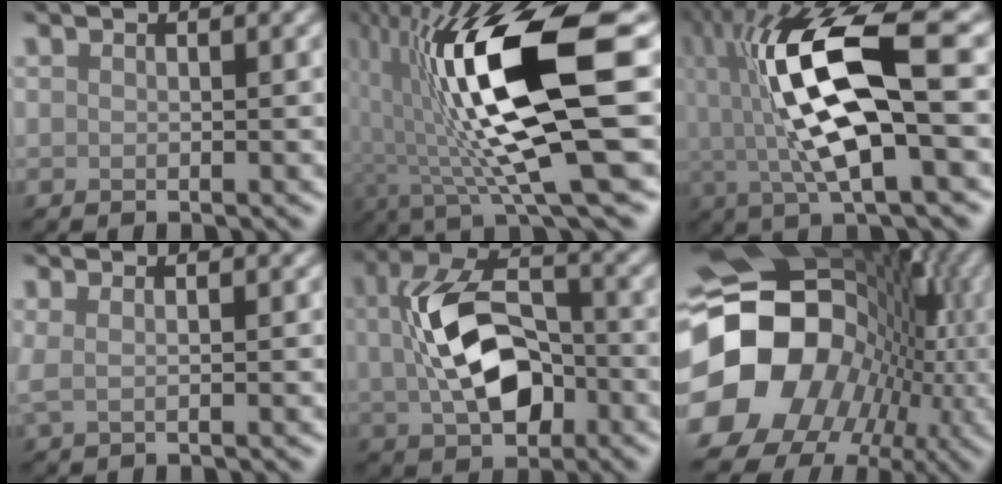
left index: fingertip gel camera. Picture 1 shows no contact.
{"total": 14.7, "force": [1.0, 3.6, 14.2], "torque": [-0.245, -0.003, 0.020]}
{"total": 12.2, "force": [1.7, 3.3, 11.6], "torque": [-0.221, 0.005, 0.033]}
{"total": 1.5, "force": [0.5, 0.5, 1.3], "torque": [-0.021, 0.003, 0.003]}
{"total": 9.1, "force": [-0.2, 5.5, 7.2], "torque": [-0.146, 0.001, -0.002]}
{"total": 20.6, "force": [-3.9, 16.9, 11.1], "torque": [-0.213, -0.034, -0.065]}